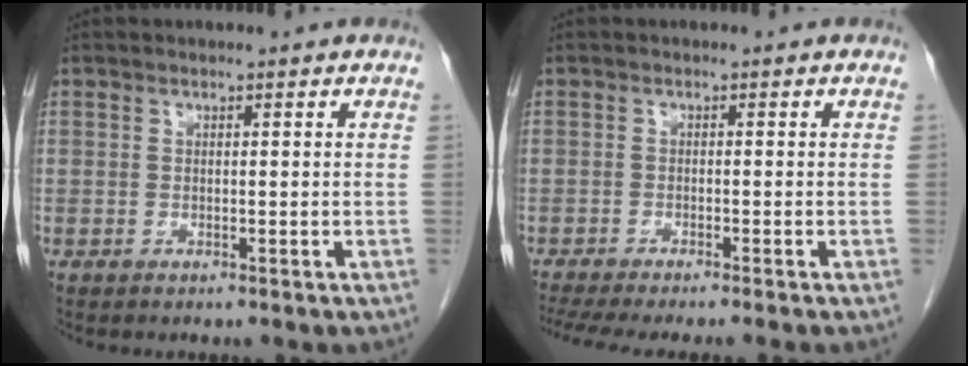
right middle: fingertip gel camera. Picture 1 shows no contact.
{"total": 8.8, "force": [-7.6, -0.4, 4.4], "torque": [-0.055, -0.016, -0.118]}